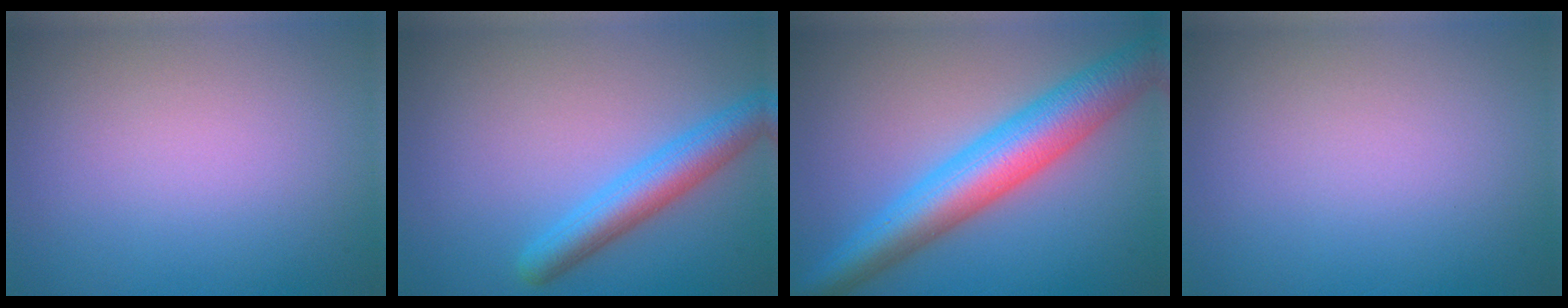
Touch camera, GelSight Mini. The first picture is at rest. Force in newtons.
{"total": 4.1, "press": 4.1, "slide": 0.1}
{"total": 8.0, "press": 8.0, "slide": 0.3}
{"total": 0.0}